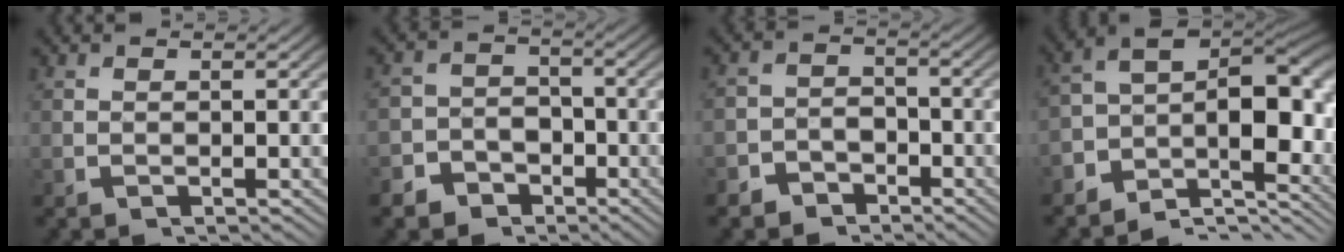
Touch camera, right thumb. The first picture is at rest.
{"total": 6.1, "force": [-3.9, 4.6, 1.4], "torque": [0.000, -0.027, -0.063]}
{"total": 3.9, "force": [-3.1, 2.4, 0.5], "torque": [0.014, -0.015, -0.052]}
{"total": 11.7, "force": [-2.2, 6.8, 9.3], "torque": [-0.143, -0.019, -0.036]}